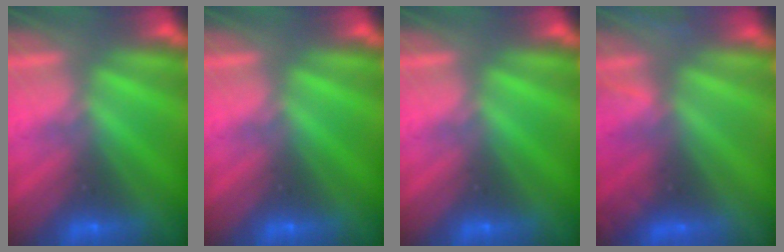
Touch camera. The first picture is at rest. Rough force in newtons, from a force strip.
{"total": 0.0}
{"total": 0.0}
{"total": 4.2}